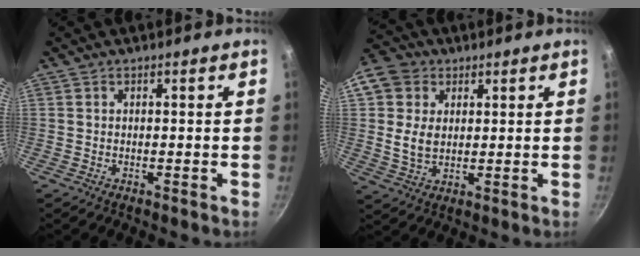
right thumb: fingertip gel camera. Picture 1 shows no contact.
{"total": 11.1, "force": [2.7, 8.8, 6.1], "torque": [-0.105, 0.001, 0.044]}